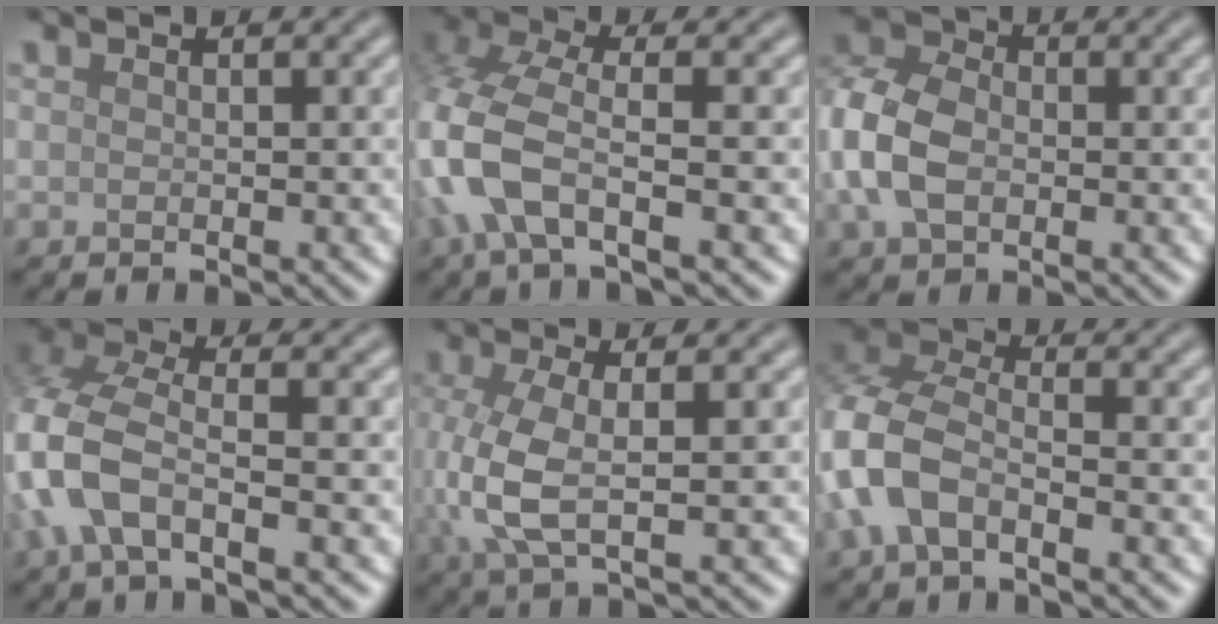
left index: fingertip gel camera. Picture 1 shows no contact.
{"total": 7.2, "force": [-2.6, 3.2, 5.9], "torque": [-0.139, 0.006, -0.071]}
{"total": 7.1, "force": [-0.9, 5.3, 4.7], "torque": [-0.125, 0.005, -0.027]}
{"total": 7.3, "force": [-2.6, 3.5, 5.8], "torque": [-0.140, 0.004, -0.069]}
{"total": 5.4, "force": [-0.2, 2.2, 4.9], "torque": [-0.128, -0.005, -0.004]}
{"total": 6.9, "force": [-2.3, 4.0, 5.1], "torque": [-0.131, 0.007, -0.063]}